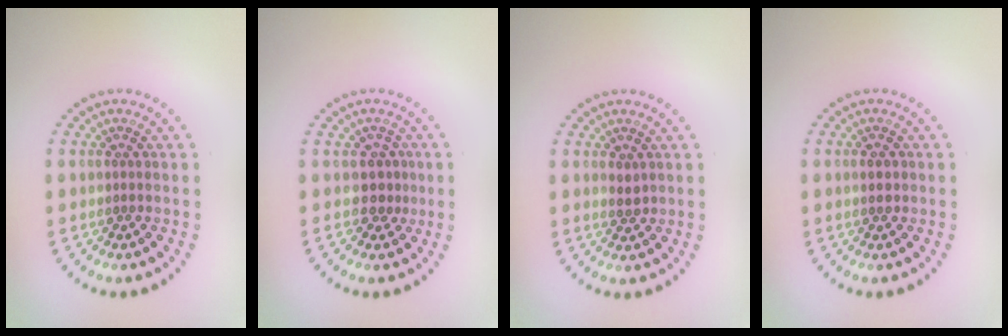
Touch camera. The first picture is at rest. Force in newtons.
{"total": 2.0, "press": 1.4, "slide": 1.4}
{"total": 0.9, "press": 0.9, "slide": 0.2}
{"total": 1.2, "press": 1.2, "slide": 0.1}